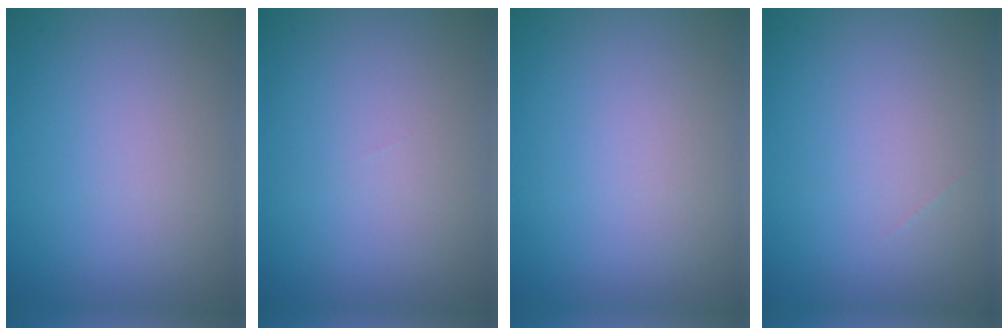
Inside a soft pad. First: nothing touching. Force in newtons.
{"total": 0.0}
{"total": 0.0}
{"total": 0.0}